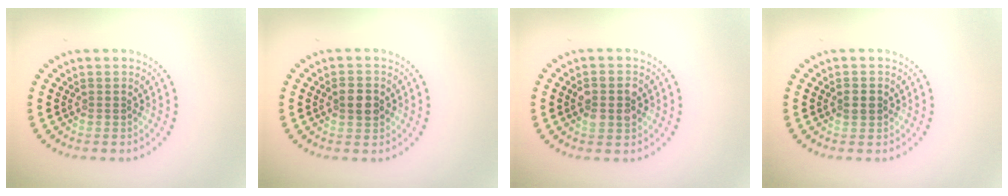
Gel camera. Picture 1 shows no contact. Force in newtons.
{"total": 2.7, "press": 2.7, "slide": 0.2}
{"total": 2.9, "press": 2.8, "slide": 0.3}
{"total": 1.5, "press": 1.5, "slide": 0.2}